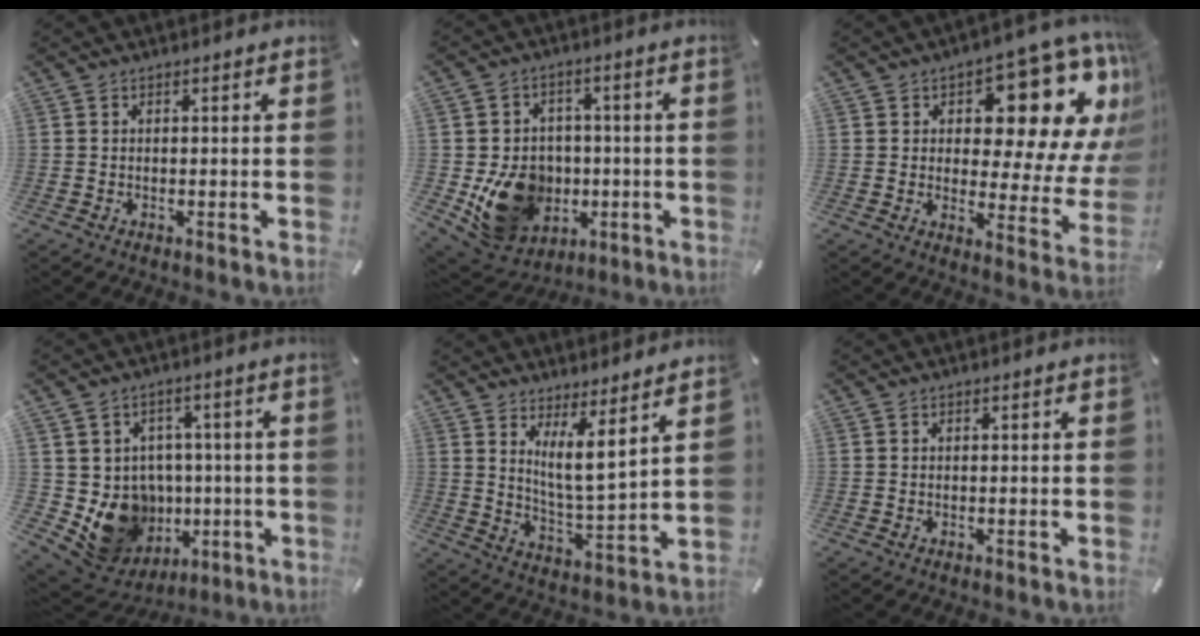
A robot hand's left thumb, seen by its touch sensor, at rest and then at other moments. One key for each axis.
{"total": 15.6, "fx": -3.0, "fy": 13.3, "fz": 7.6, "tx": -0.143, "ty": 0.014, "tz": -0.039}
{"total": 18.2, "fx": 9.5, "fy": 9.3, "fz": 12.5, "tx": -0.139, "ty": -0.086, "tz": 0.149}
{"total": 13.8, "fx": -2.7, "fy": 12.4, "fz": 5.2, "tx": -0.095, "ty": -0.010, "tz": -0.021}
{"total": 8.3, "fx": 5.7, "fy": 0.9, "fz": 5.9, "tx": -0.109, "ty": -0.042, "tz": 0.097}
{"total": 0.0}